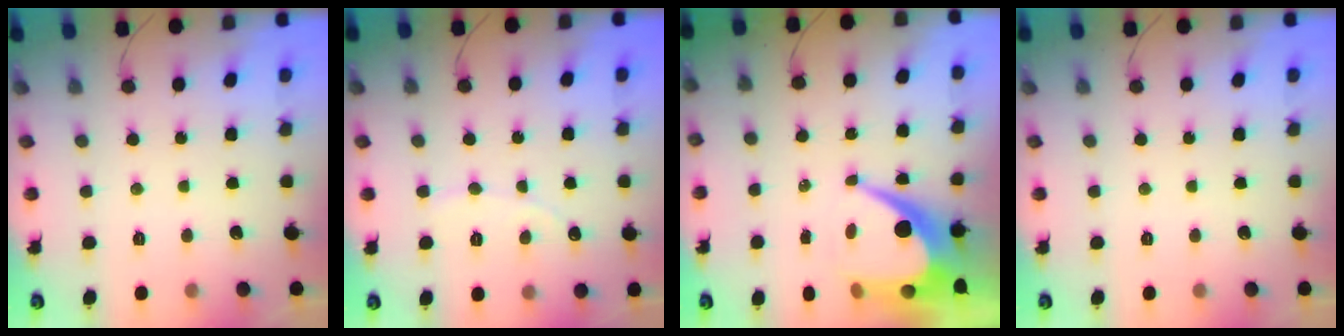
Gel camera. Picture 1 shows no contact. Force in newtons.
{"total": 2.5, "press": 2.5, "slide": 0.1}
{"total": 12.2, "press": 12.2, "slide": 0.7}
{"total": 0.0}